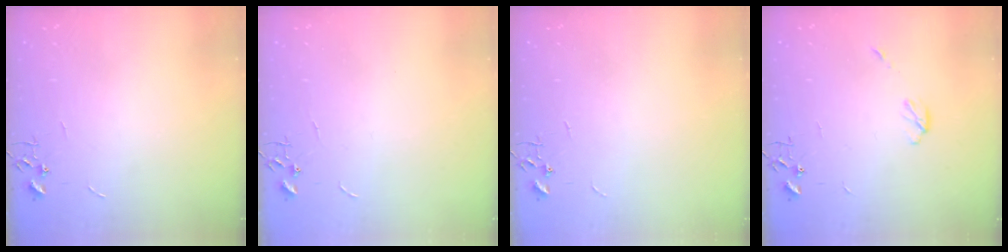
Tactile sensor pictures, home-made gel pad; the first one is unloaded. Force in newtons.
{"total": 0.0}
{"total": 0.0}
{"total": 4.0, "press": 4.0, "slide": 0.6}